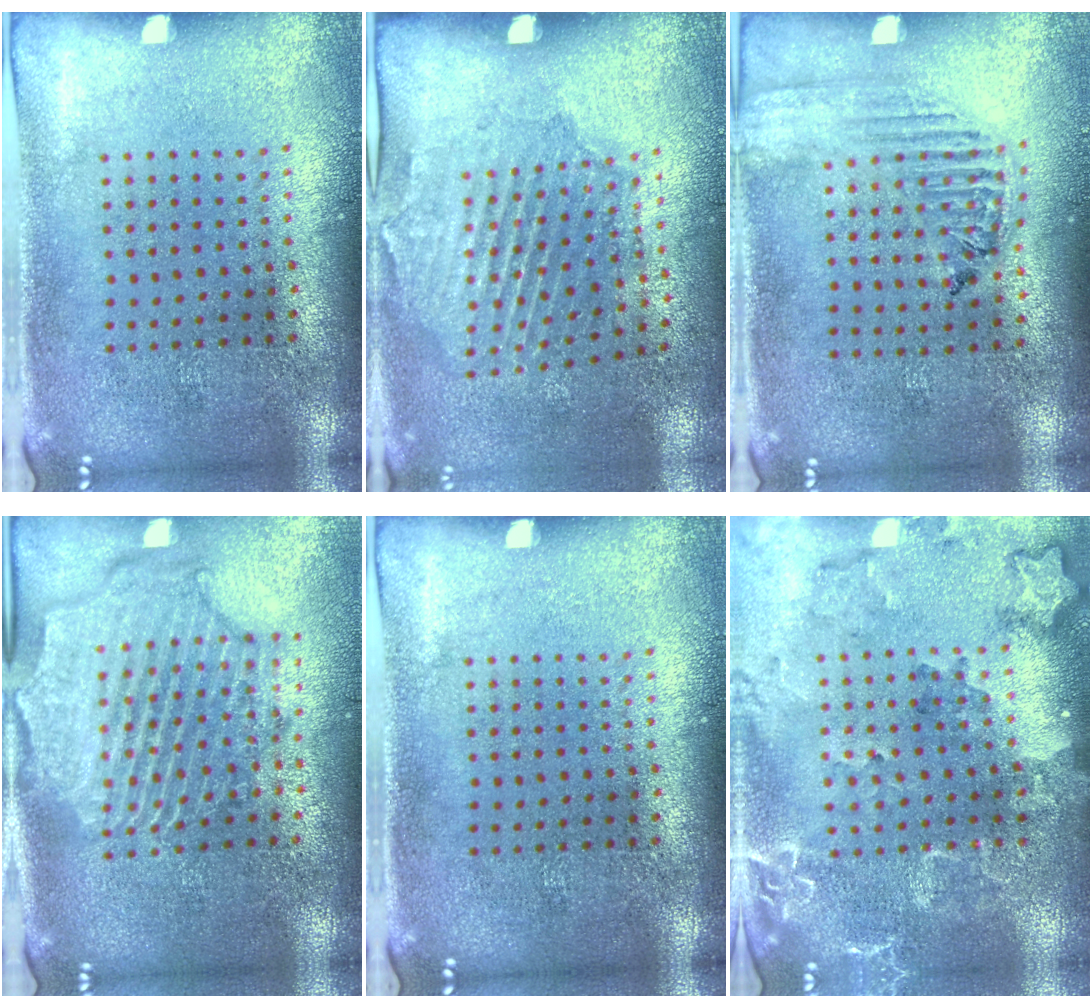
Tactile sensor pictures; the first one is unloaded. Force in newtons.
{"total": 1.8, "press": 1.3, "slide": 1.2}
{"total": 1.6, "press": 1.6, "slide": 0.4}
{"total": 2.3, "press": 2.2, "slide": 0.8}
{"total": 0.0}
{"total": 2.0, "press": 1.9, "slide": 0.5}